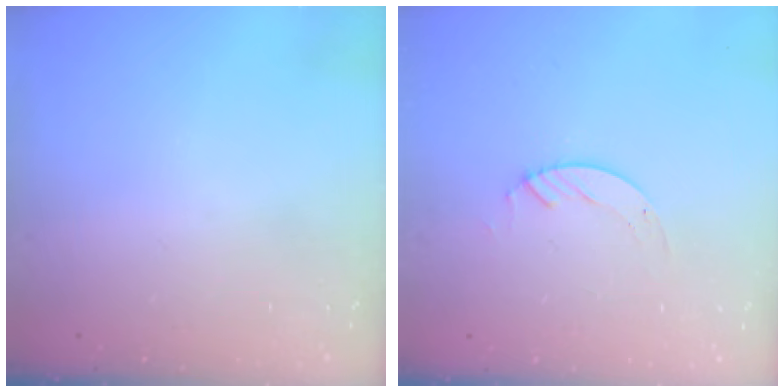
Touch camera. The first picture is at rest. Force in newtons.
{"total": 2.1, "press": 2.1, "slide": 0.2}